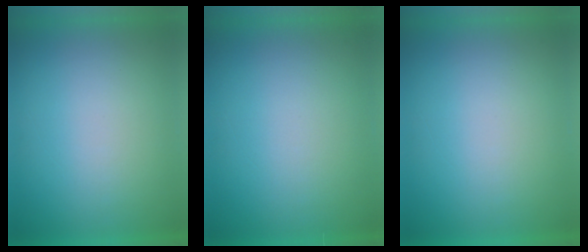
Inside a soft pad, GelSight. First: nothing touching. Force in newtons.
{"total": 1.1}
{"total": 0.0}